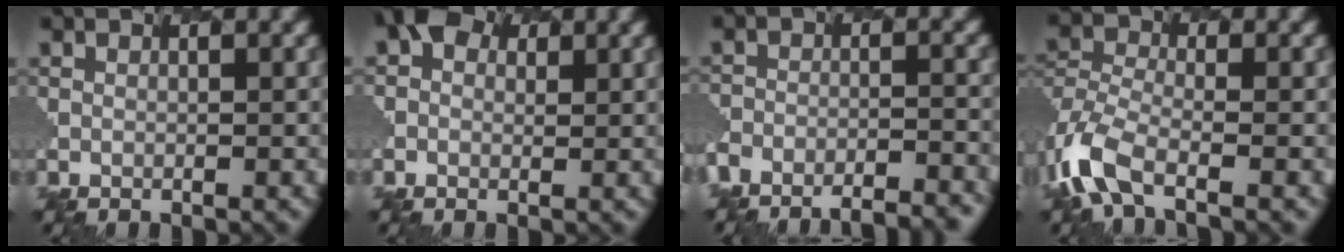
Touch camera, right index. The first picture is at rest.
{"total": 3.9, "force": [1.3, 3.0, 2.1], "torque": [-0.012, 0.025, -0.002]}
{"total": 11.3, "force": [-10.8, 2.8, 1.9], "torque": [-0.020, 0.007, -0.128]}
{"total": 6.3, "force": [-4.5, 2.6, 3.6], "torque": [-0.098, -0.005, -0.096]}